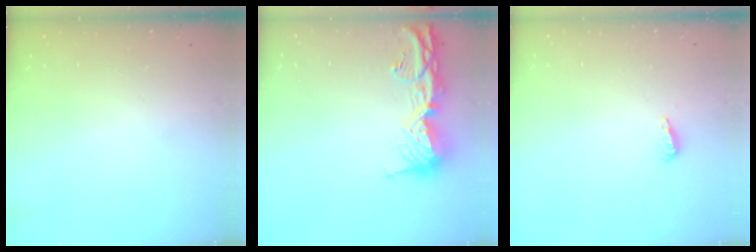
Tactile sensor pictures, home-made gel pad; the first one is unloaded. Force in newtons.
{"total": 14.4, "press": 14.3, "slide": 1.5}
{"total": 4.9, "press": 4.8, "slide": 1.2}